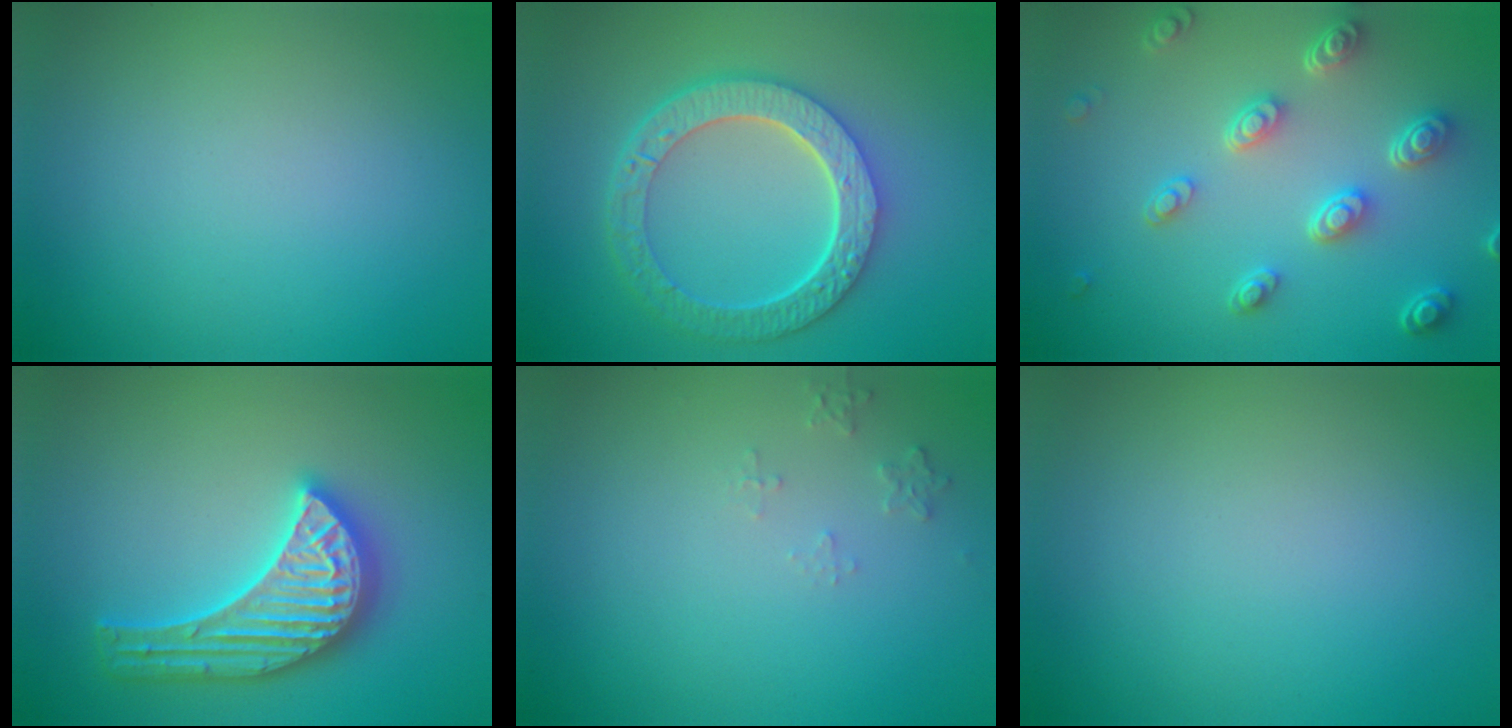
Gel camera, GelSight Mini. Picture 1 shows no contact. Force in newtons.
{"total": 6.7, "press": 4.9, "slide": 4.5}
{"total": 4.8, "press": 3.8, "slide": 3.0}
{"total": 5.6, "press": 5.6, "slide": 0.6}
{"total": 1.1, "press": 1.1, "slide": 0.2}
{"total": 0.0}